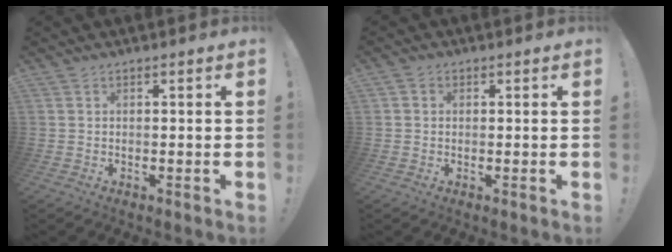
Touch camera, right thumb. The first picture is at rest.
{"total": 1.4, "force": [0.0, 1.3, 0.5], "torque": [-0.002, 0.002, -0.002]}